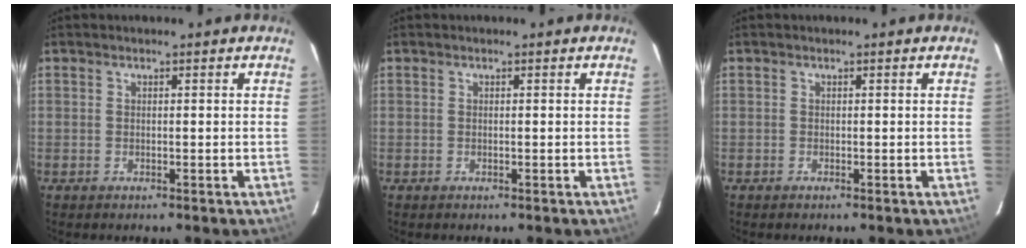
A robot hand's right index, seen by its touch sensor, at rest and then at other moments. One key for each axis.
{"total": 0.0}
{"total": 0.0}